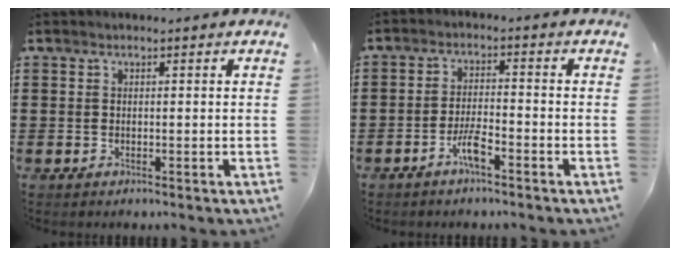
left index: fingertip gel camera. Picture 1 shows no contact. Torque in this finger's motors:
{"motor_torque": [0.54, 0.50, 0.09, 0.06]}